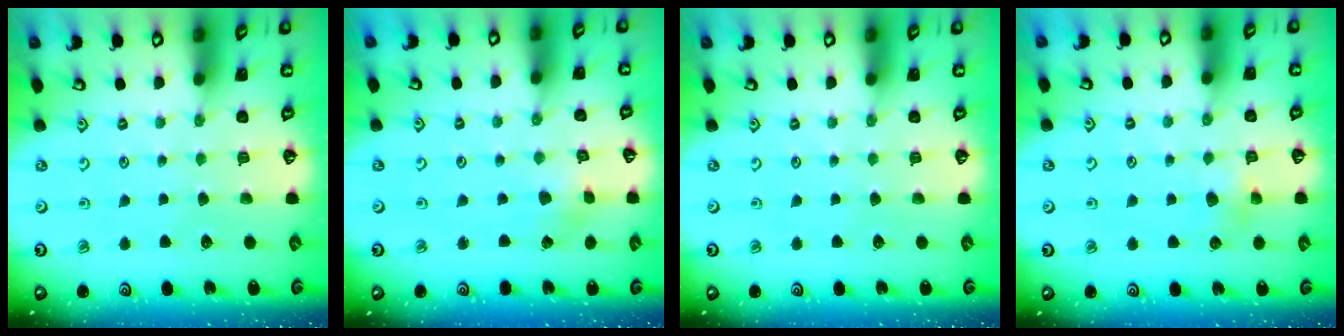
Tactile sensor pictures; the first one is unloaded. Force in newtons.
{"total": 1.6, "press": 1.6, "slide": 0.2}
{"total": 0.0}
{"total": 4.2, "press": 4.2, "slide": 0.4}